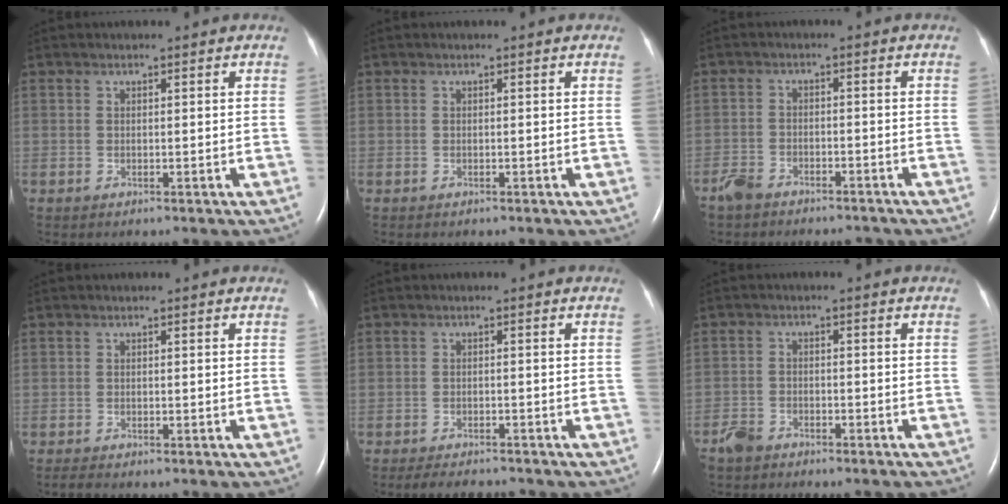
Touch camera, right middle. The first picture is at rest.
{"total": 0.0}
{"total": 6.1, "force": [-5.4, 2.3, 1.8], "torque": [-0.038, -0.005, -0.085]}
{"total": 1.0, "force": [-0.9, 0.1, 0.4], "torque": [-0.017, -0.005, -0.015]}
{"total": 5.2, "force": [-4.7, 1.1, 1.7], "torque": [-0.024, -0.010, -0.068]}
{"total": 4.7, "force": [-4.2, 1.1, 1.8], "torque": [-0.033, -0.009, -0.072]}